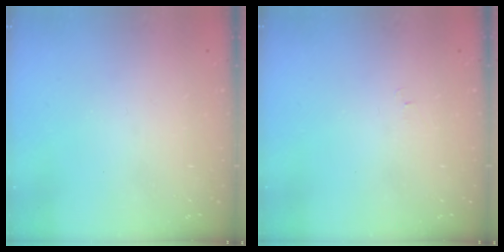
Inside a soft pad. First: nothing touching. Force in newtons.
{"total": 4.0, "press": 3.9, "slide": 0.5}